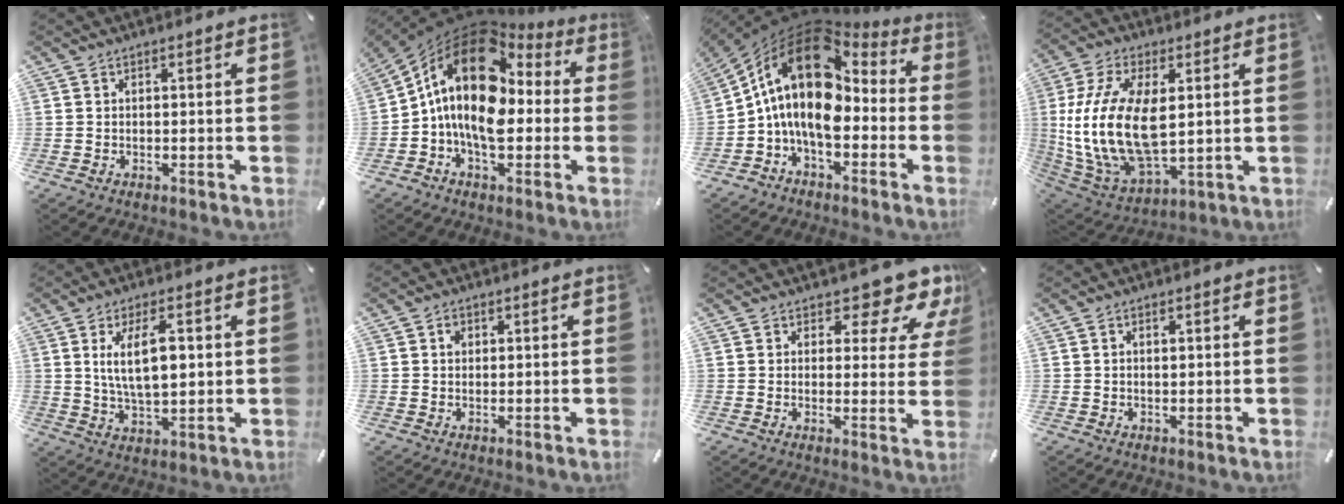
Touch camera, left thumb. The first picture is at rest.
{"total": 19.1, "force": [1.4, 12.4, 14.5], "torque": [-0.285, -0.001, 0.019]}
{"total": 18.6, "force": [0.4, 11.4, 14.6], "torque": [-0.297, 0.000, 0.000]}
{"total": 18.8, "force": [1.7, 10.8, 15.3], "torque": [-0.346, -0.010, 0.033]}
{"total": 10.4, "force": [2.3, 4.6, 9.1], "torque": [-0.167, -0.004, 0.031]}
{"total": 1.6, "force": [0.5, 1.4, 0.7], "torque": [0.000, 0.000, 0.004]}
{"total": 10.1, "force": [7.3, 4.3, 5.5], "torque": [-0.058, -0.062, 0.121]}
{"total": 1.0, "force": [0.3, 0.5, 0.8], "torque": [-0.017, 0.003, 0.004]}